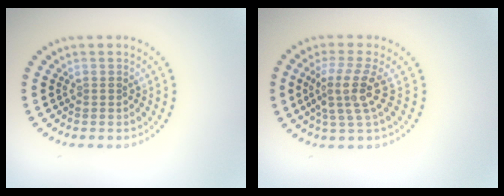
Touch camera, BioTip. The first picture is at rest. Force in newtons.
{"total": 3.7, "press": 2.6, "slide": 2.6}